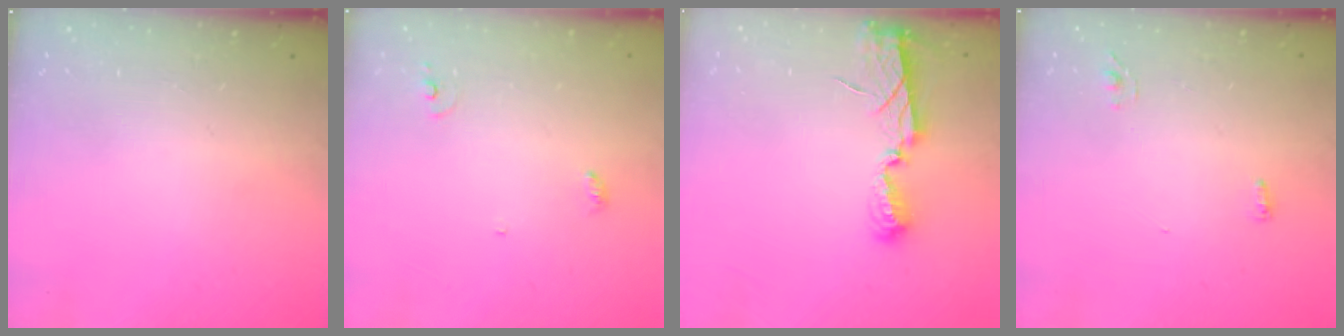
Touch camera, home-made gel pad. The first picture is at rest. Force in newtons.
{"total": 3.6, "press": 3.6, "slide": 0.2}
{"total": 6.2, "press": 6.2, "slide": 0.2}
{"total": 3.6, "press": 3.2, "slide": 1.6}